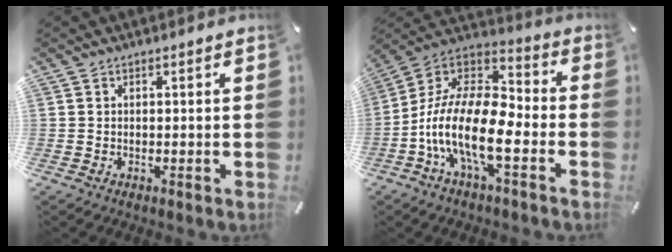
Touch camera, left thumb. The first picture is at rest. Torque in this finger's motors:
{"motor_torque": [-0.22, 2.62, 2.27, 0.50, 0.32]}